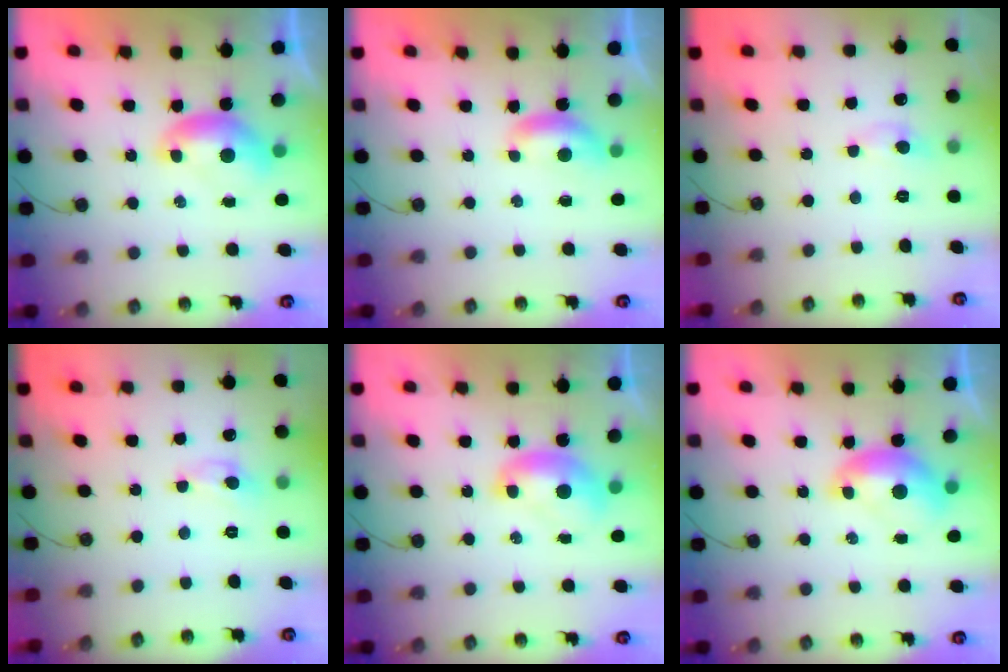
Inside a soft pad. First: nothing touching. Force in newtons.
{"total": 2.2, "press": 2.2, "slide": 0.4}
{"total": 0.6, "press": 0.2, "slide": 0.5}
{"total": 0.5, "press": 0.5, "slide": 0.3}
{"total": 1.6, "press": 1.5, "slide": 0.1}
{"total": 1.6, "press": 1.6, "slide": 0.4}